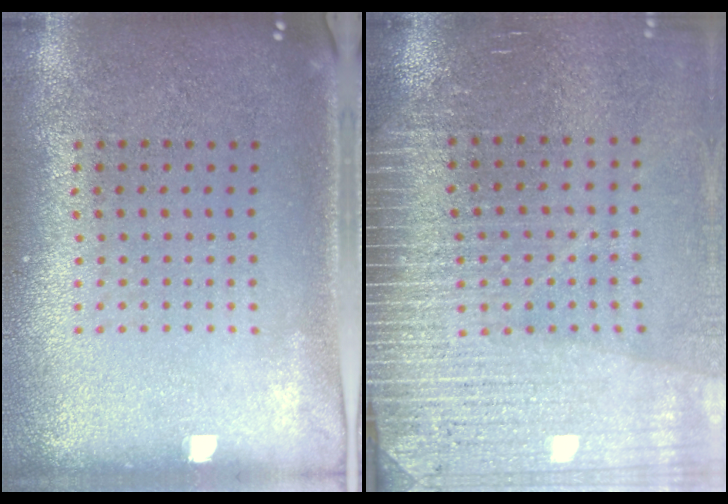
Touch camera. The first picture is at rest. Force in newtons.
{"total": 3.6, "press": 3.4, "slide": 1.2}